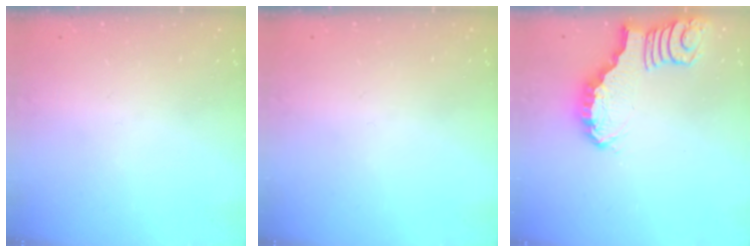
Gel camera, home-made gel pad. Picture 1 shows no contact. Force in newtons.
{"total": 0.0}
{"total": 2.4, "press": 2.4, "slide": 0.2}